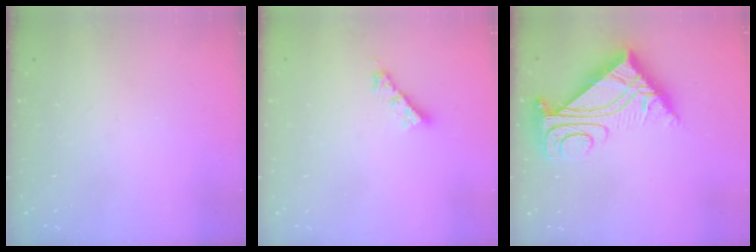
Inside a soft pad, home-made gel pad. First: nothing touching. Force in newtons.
{"total": 3.3, "press": 3.3, "slide": 0.2}
{"total": 10.3, "press": 10.2, "slide": 1.2}